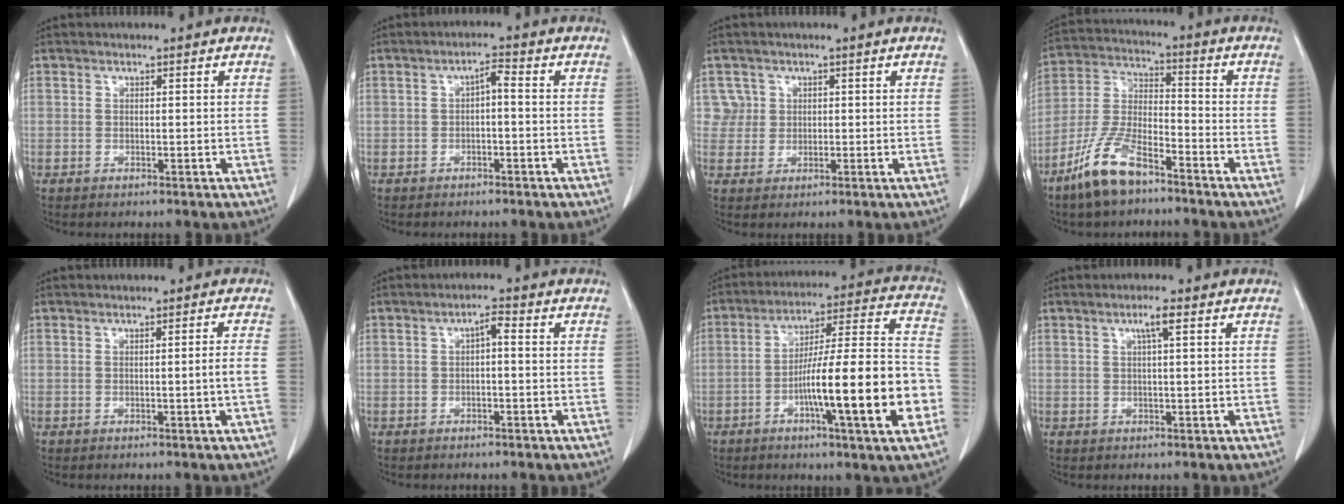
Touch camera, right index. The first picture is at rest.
{"total": 2.2, "force": [-0.3, 0.6, 2.1], "torque": [-0.037, 0.010, -0.004]}
{"total": 2.9, "force": [1.1, 2.7, -0.4], "torque": [0.024, 0.005, 0.015]}
{"total": 11.0, "force": [-7.7, 3.3, 7.2], "torque": [-0.164, -0.011, -0.154]}
{"total": 1.7, "force": [-0.5, -0.6, 1.5], "torque": [-0.023, -0.002, -0.007]}
{"total": 2.1, "force": [0.1, 0.6, 2.0], "torque": [-0.034, 0.008, 0.001]}
{"total": 19.0, "force": [-5.8, 0.8, 18.1], "torque": [-0.258, 0.012, -0.089]}
{"total": 2.4, "force": [1.0, -0.1, 2.2], "torque": [-0.043, 0.003, 0.017]}